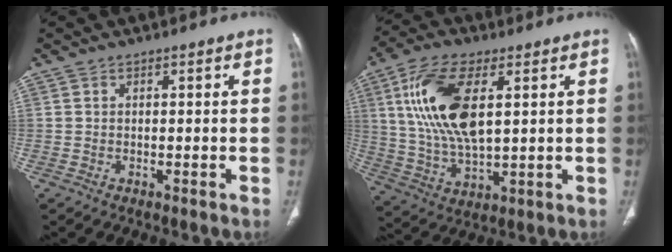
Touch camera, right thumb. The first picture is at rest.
{"total": 16.6, "force": [4.5, 7.6, 14.1], "torque": [-0.284, -0.011, 0.090]}